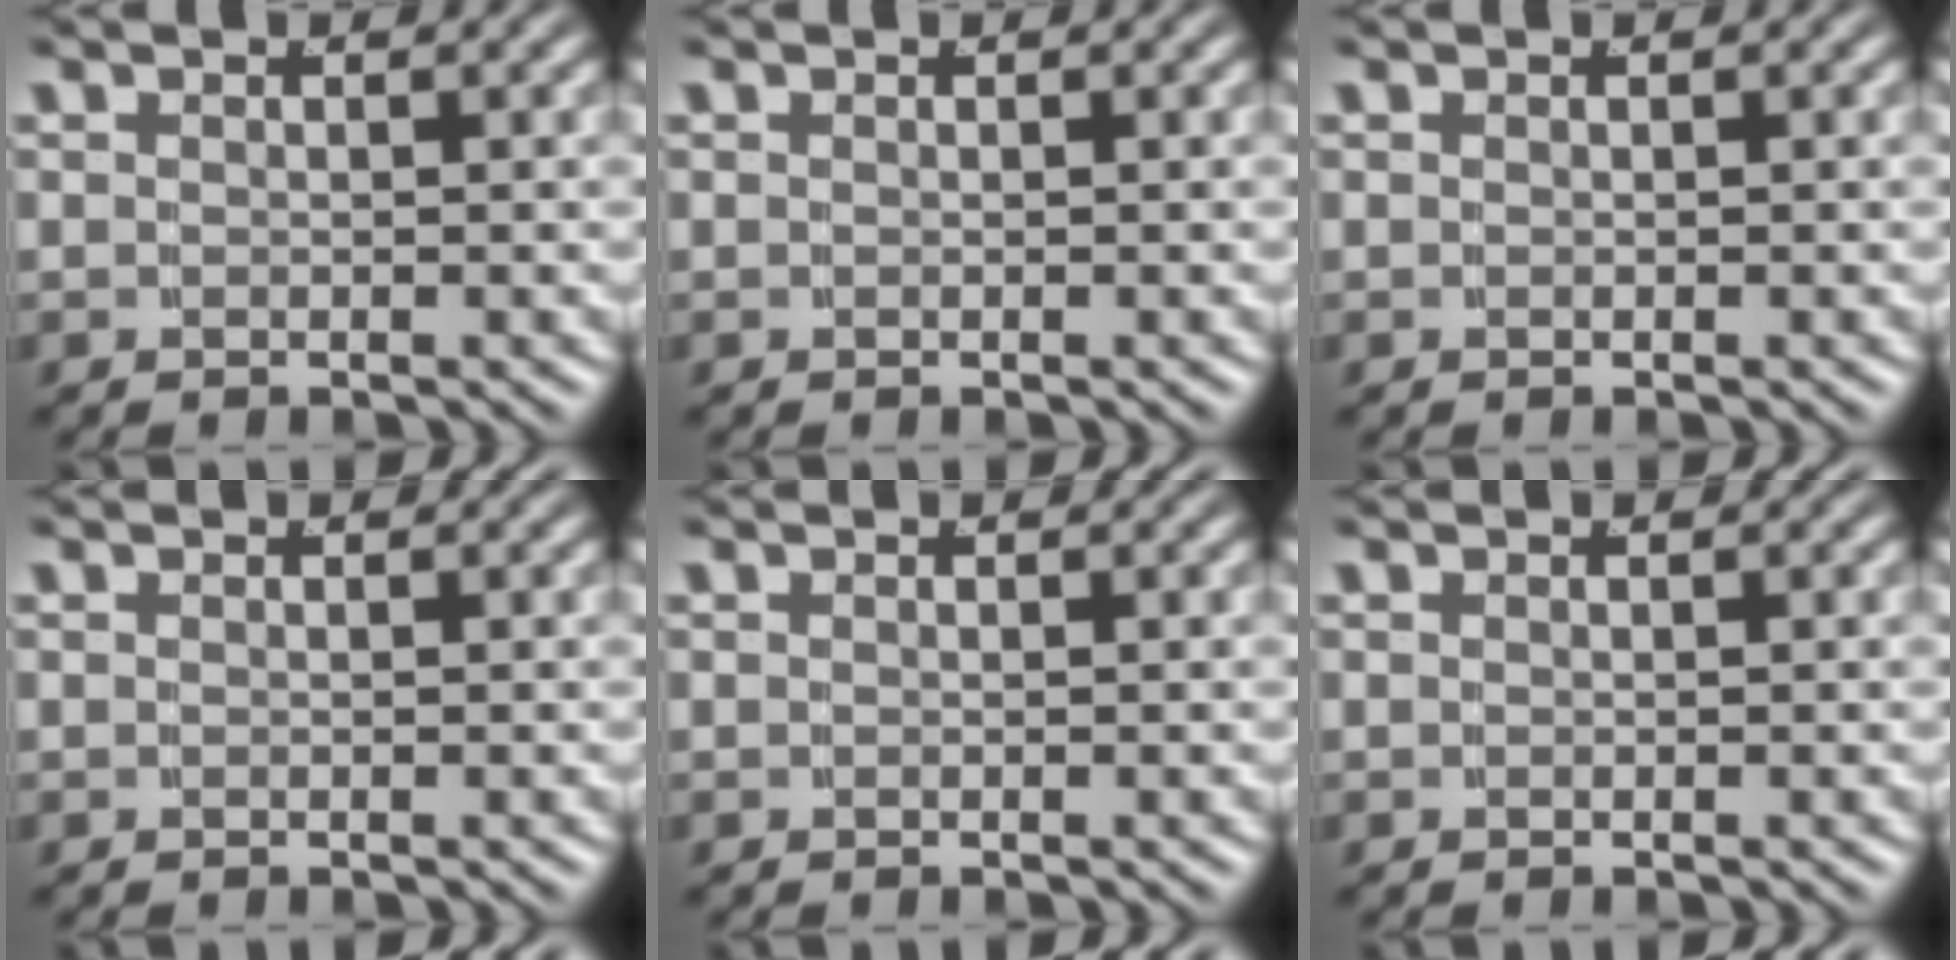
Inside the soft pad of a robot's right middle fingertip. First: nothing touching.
{"total": 0.0}
{"total": 0.0}
{"total": 0.0}
{"total": 0.0}
{"total": 0.0}